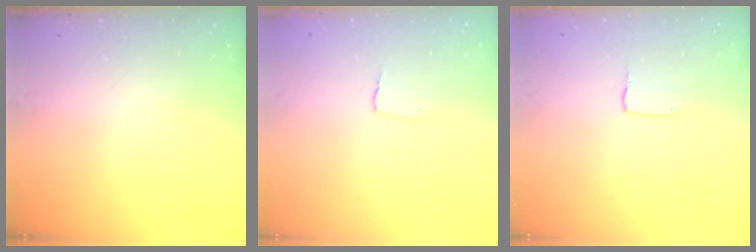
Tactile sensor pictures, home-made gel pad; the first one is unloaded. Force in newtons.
{"total": 2.7, "press": 2.7, "slide": 0.2}
{"total": 2.0, "press": 2.0, "slide": 0.2}